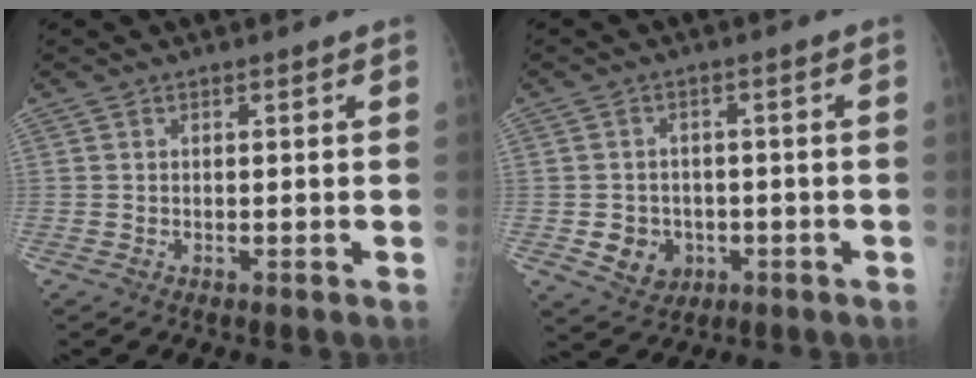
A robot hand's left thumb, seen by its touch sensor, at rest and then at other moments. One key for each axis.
{"total": 5.9, "fx": -1.6, "fy": 5.2, "fz": 2.4, "tx": -0.015, "ty": 0.007, "tz": -0.016}